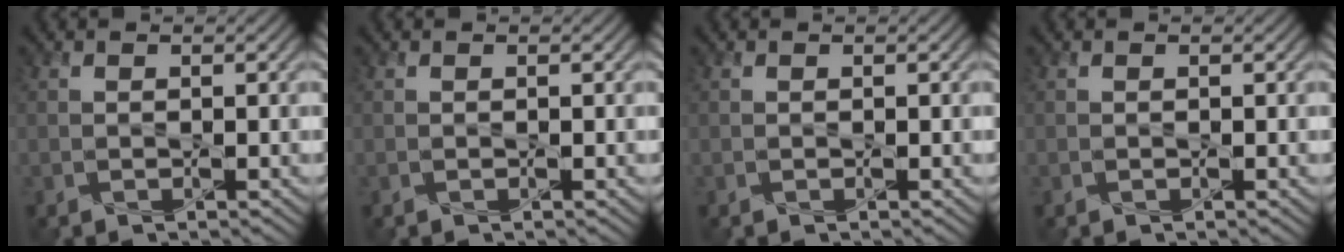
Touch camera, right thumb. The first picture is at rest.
{"total": 0.0}
{"total": 0.0}
{"total": 0.0}